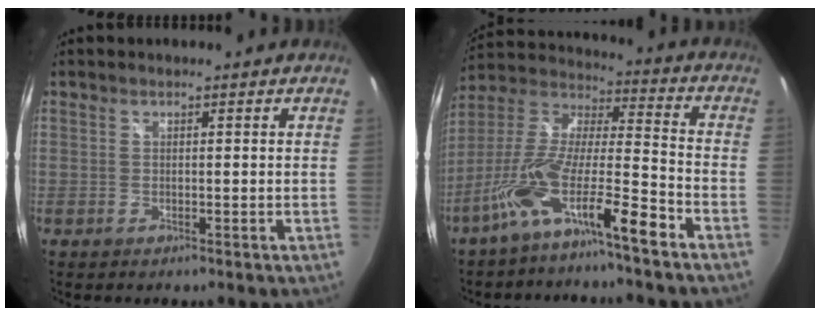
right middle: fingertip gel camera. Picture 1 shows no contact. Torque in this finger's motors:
{"motor_torque": [1.09, -1.04, 0.62, 0.21]}